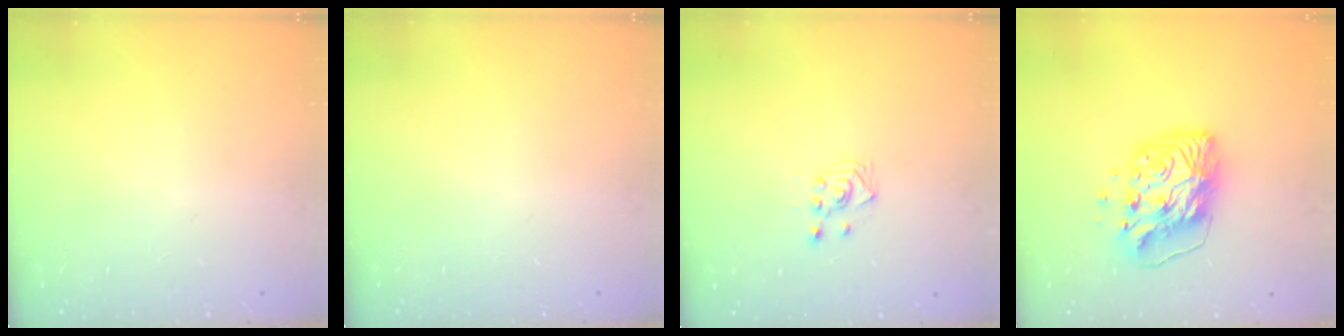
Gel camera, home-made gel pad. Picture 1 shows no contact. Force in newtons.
{"total": 0.0}
{"total": 3.3, "press": 3.2, "slide": 1.0}
{"total": 14.5, "press": 14.4, "slide": 1.8}